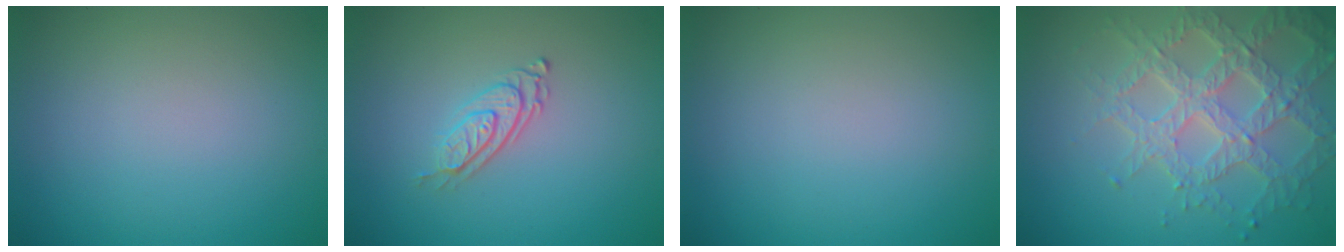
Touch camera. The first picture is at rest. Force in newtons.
{"total": 2.8, "press": 2.0, "slide": 2.0}
{"total": 0.0}
{"total": 6.1, "press": 4.8, "slide": 3.7}